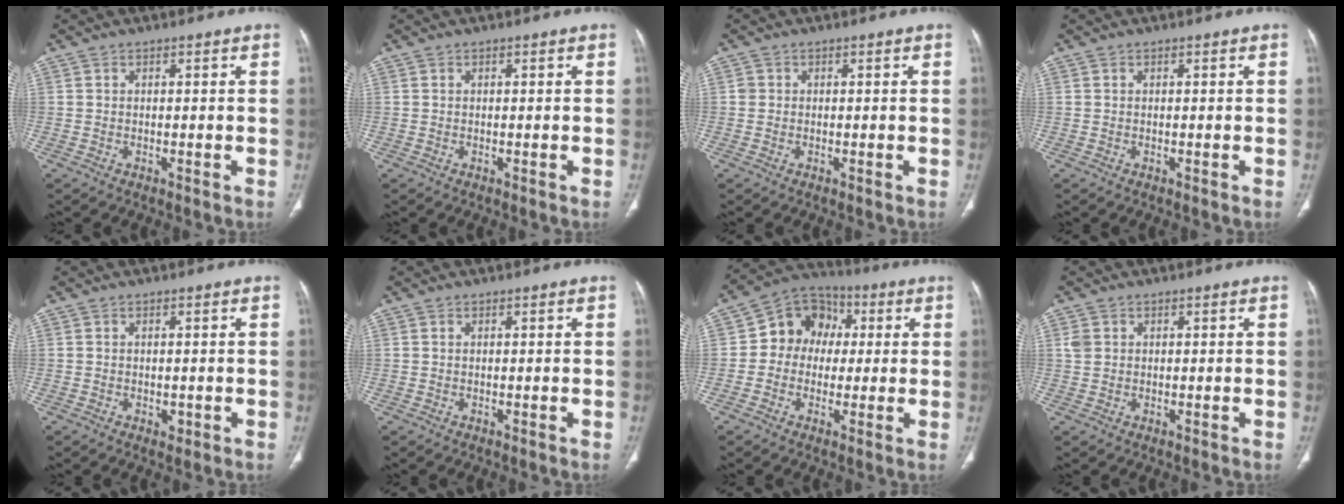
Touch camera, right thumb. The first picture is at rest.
{"total": 0.0}
{"total": 0.9, "force": [0.1, 0.9, 0.2], "torque": [0.003, 0.003, 0.001]}
{"total": 0.0}
{"total": 1.3, "force": [-0.3, 0.9, 0.8], "torque": [-0.007, -0.001, -0.001]}
{"total": 0.0}
{"total": 10.8, "force": [1.0, 9.4, 5.3], "torque": [-0.046, 0.023, 0.001]}
{"total": 1.9, "force": [0.6, 1.6, 0.8], "torque": [-0.014, 0.001, 0.014]}